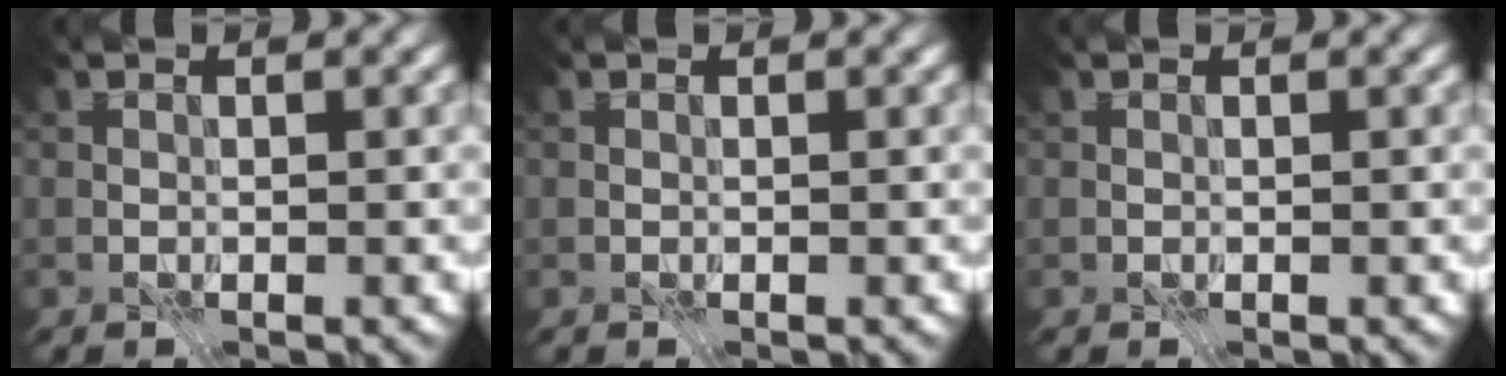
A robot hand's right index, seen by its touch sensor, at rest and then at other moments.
{"total": 0.0}
{"total": 0.0}